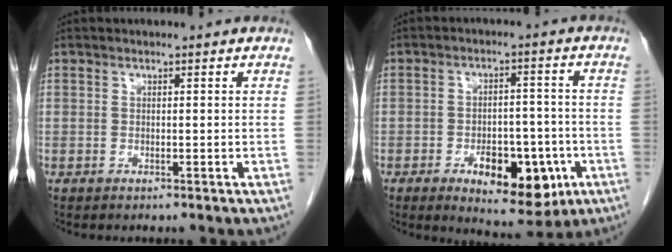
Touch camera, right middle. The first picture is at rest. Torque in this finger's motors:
{"motor_torque": [0.30, -0.58, 0.22, 0.08]}